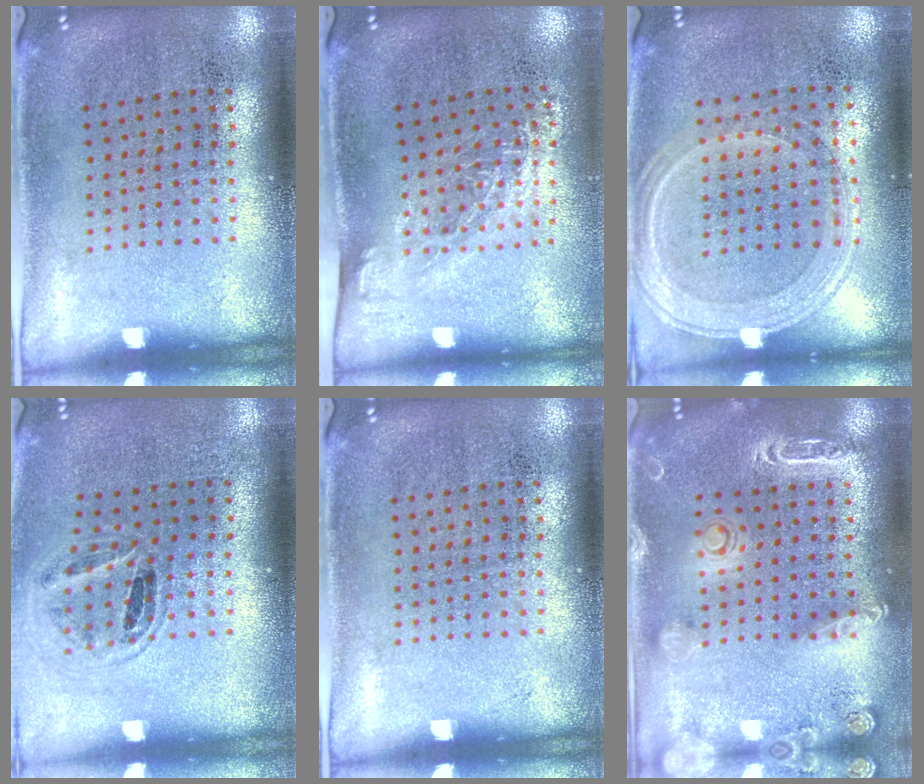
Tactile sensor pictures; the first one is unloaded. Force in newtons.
{"total": 1.3, "press": 0.9, "slide": 0.9}
{"total": 1.2, "press": 1.2, "slide": 0.4}
{"total": 0.9, "press": 0.9, "slide": 0.1}
{"total": 0.0}
{"total": 2.1, "press": 2.0, "slide": 0.6}